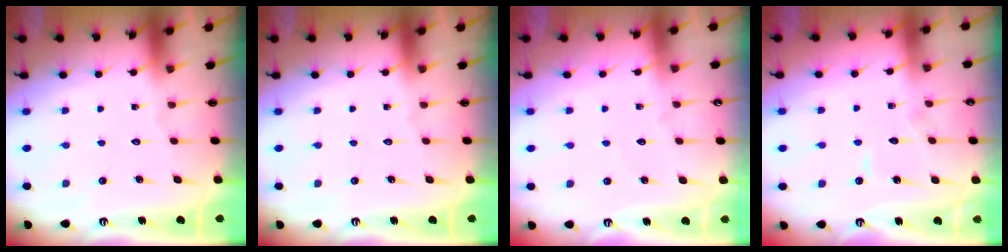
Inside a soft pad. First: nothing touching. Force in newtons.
{"total": 0.0}
{"total": 2.4, "press": 2.4, "slide": 0.2}
{"total": 4.5, "press": 4.5, "slide": 0.3}